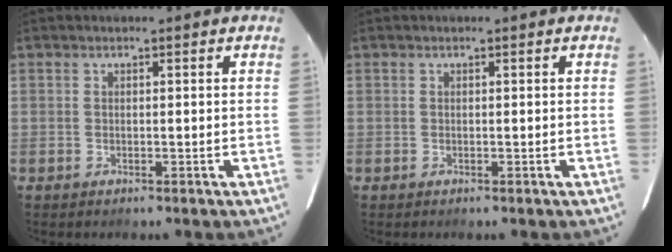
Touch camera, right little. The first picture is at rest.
{"total": 0.0}